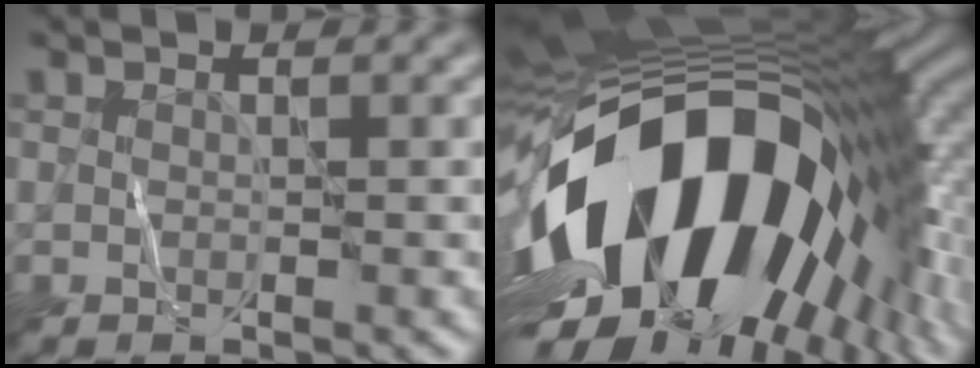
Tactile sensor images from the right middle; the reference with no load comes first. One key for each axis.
{"total": 19.7, "fx": -4.3, "fy": 11.0, "fz": 15.8, "tx": -0.276, "ty": -0.026, "tz": -0.074}